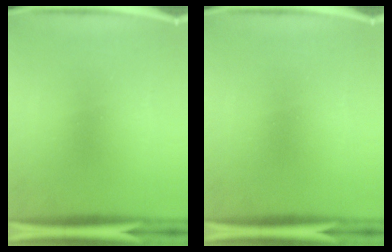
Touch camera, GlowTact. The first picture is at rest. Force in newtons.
{"total": 0.0}